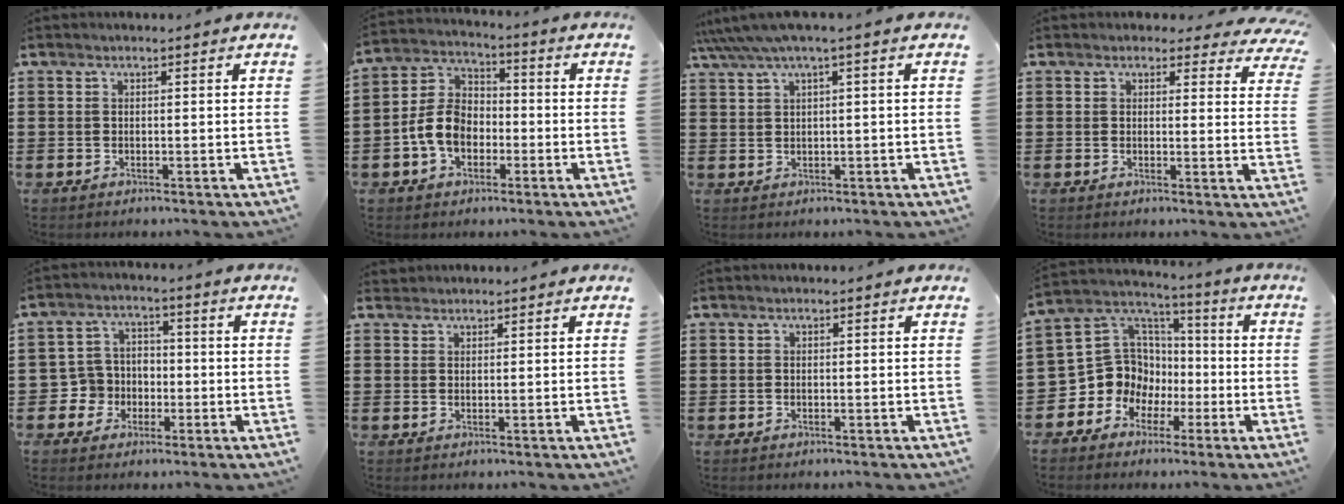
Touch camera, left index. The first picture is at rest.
{"total": 7.8, "force": [-2.5, 5.6, 4.8], "torque": [-0.123, 0.012, -0.055]}
{"total": 2.7, "force": [0.8, 0.0, 2.6], "torque": [-0.057, -0.005, 0.011]}
{"total": 2.6, "force": [2.2, 0.9, 0.9], "torque": [-0.019, -0.004, 0.039]}
{"total": 5.0, "force": [-1.8, 4.6, 0.9], "torque": [-0.041, 0.011, -0.039]}
{"total": 1.2, "force": [1.1, 0.4, 0.0], "torque": [-0.002, 0.001, 0.022]}
{"total": 0.0}
{"total": 10.6, "force": [-2.3, 10.0, 2.6], "torque": [-0.105, -0.008, -0.036]}